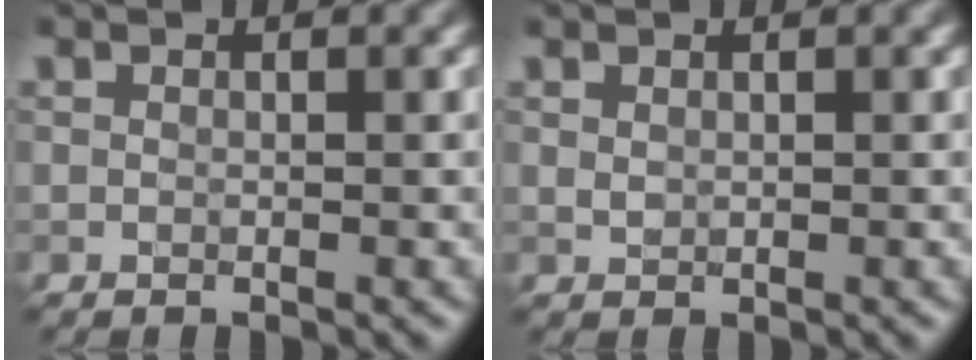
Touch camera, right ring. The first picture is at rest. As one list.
[{"total": 0.5, "force": [0.3, 0.4, 0.3], "torque": [-0.010, 0.000, 0.009]}]